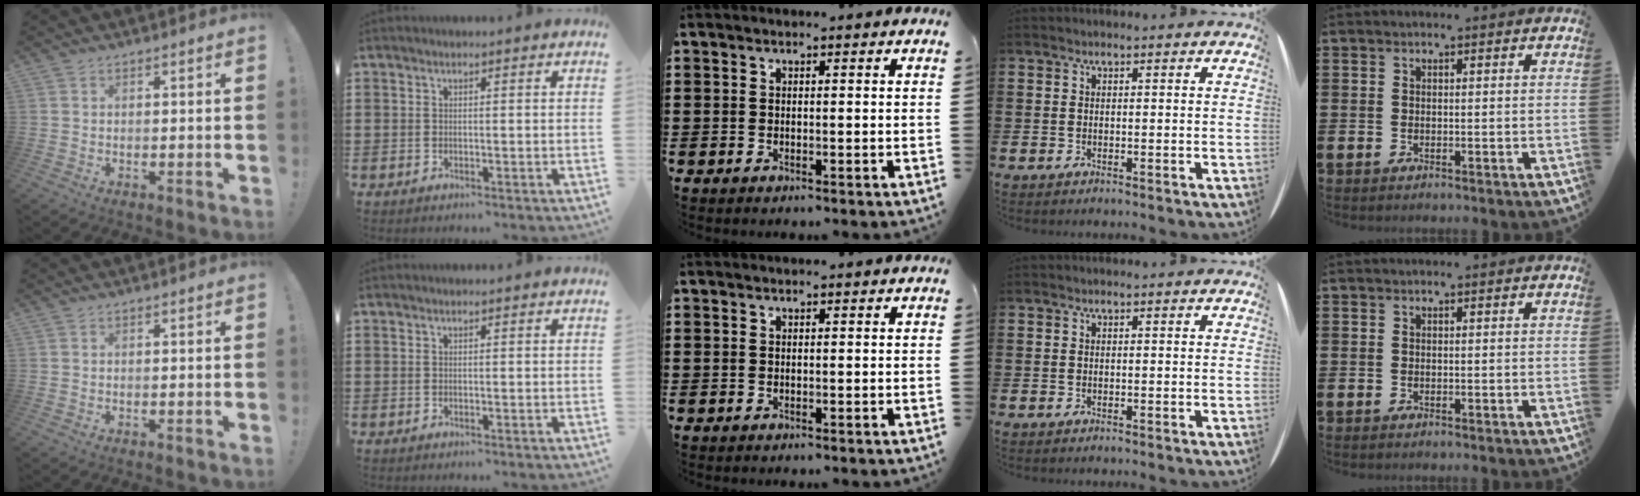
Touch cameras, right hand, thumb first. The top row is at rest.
{}